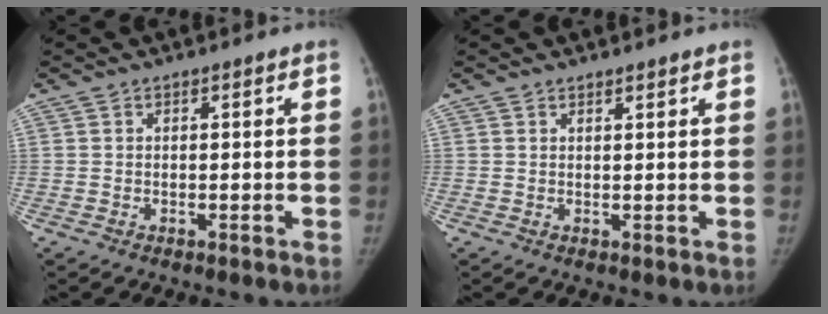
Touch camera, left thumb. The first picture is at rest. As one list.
[{"total": 1.1, "force": [1.1, 0.2, 0.3], "torque": [-0.002, -0.008, 0.017]}]